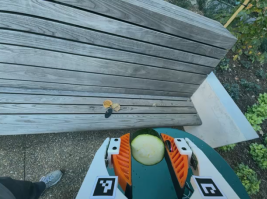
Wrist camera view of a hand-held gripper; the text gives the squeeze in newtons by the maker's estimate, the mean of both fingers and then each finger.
{"total": 10.1, "left": 9.8, "right": 10.4}